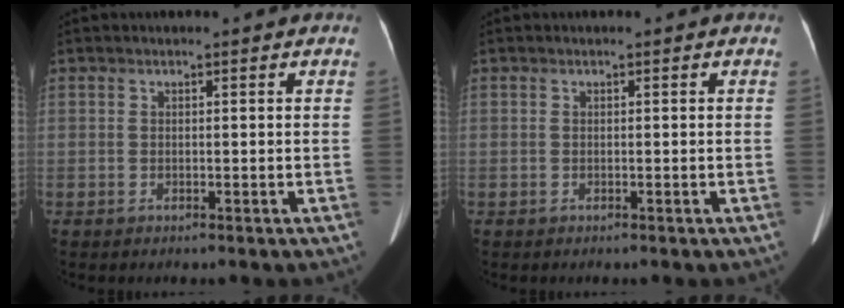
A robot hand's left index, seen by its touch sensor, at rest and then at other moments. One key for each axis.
{"total": 0.0}